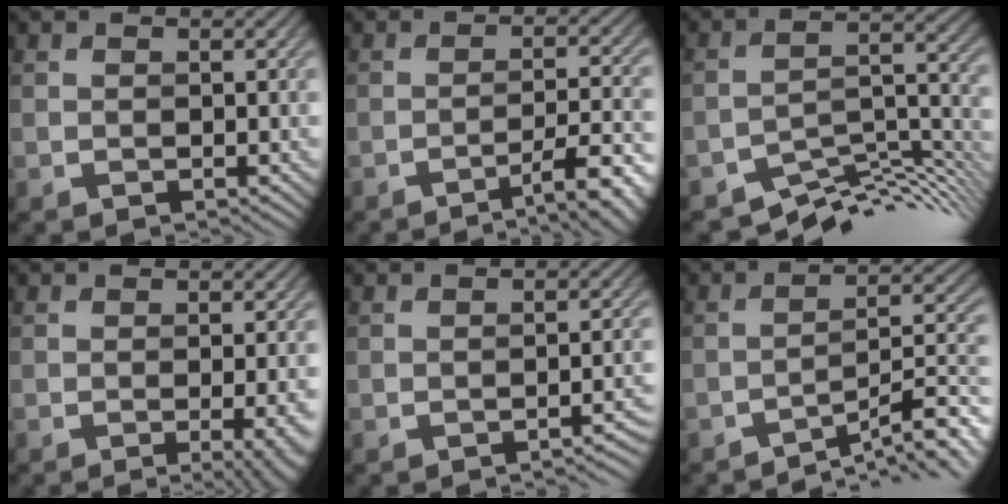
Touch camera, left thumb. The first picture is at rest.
{"total": 7.8, "force": [-5.0, 1.4, 5.9], "torque": [-0.098, 0.008, -0.072]}
{"total": 9.8, "force": [-8.1, 2.5, 4.9], "torque": [-0.074, -0.007, -0.134]}
{"total": 6.7, "force": [-2.0, 2.1, 6.0], "torque": [-0.055, -0.002, -0.015]}
{"total": 2.7, "force": [-1.7, 0.4, 2.1], "torque": [-0.021, 0.010, -0.030]}
{"total": 10.3, "force": [-7.5, 1.8, 6.8], "torque": [-0.093, 0.012, -0.113]}